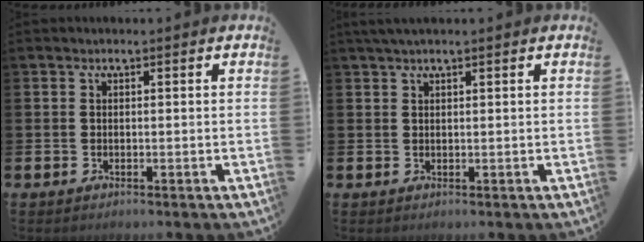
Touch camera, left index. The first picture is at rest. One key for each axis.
{"total": 1.5, "fx": 1.2, "fy": 0.0, "fz": 0.9, "tx": -0.021, "ty": 0.005, "tz": 0.021}